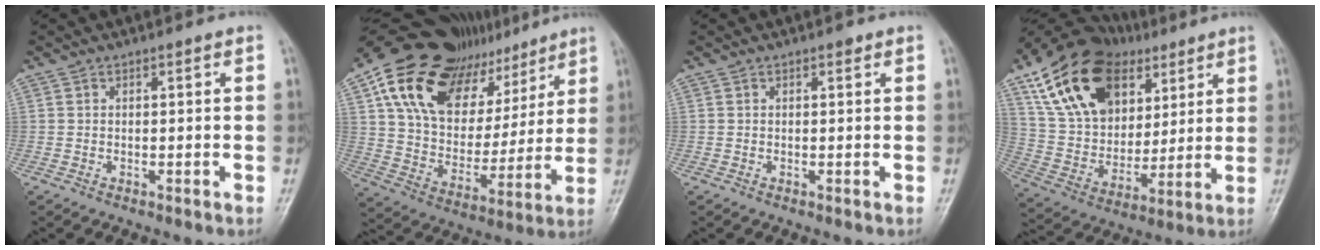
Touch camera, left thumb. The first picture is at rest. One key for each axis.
{"total": 25.1, "fx": 14.1, "fy": 15.0, "fz": 14.3, "tx": -0.198, "ty": -0.010, "tz": 0.245}
{"total": 0.7, "fx": 0.4, "fy": 0.4, "fz": 0.4, "tx": -0.002, "ty": -0.001, "tz": 0.003}
{"total": 23.5, "fx": 11.0, "fy": 15.8, "fz": 13.4, "tx": -0.219, "ty": -0.015, "tz": 0.198}